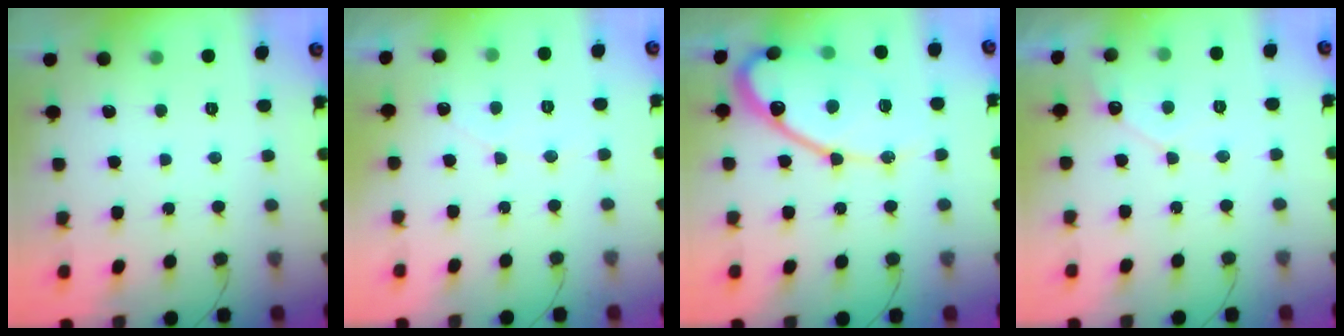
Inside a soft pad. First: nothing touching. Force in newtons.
{"total": 2.8, "press": 2.8, "slide": 0.2}
{"total": 15.7, "press": 15.7, "slide": 1.1}
{"total": 5.5, "press": 5.5, "slide": 0.3}